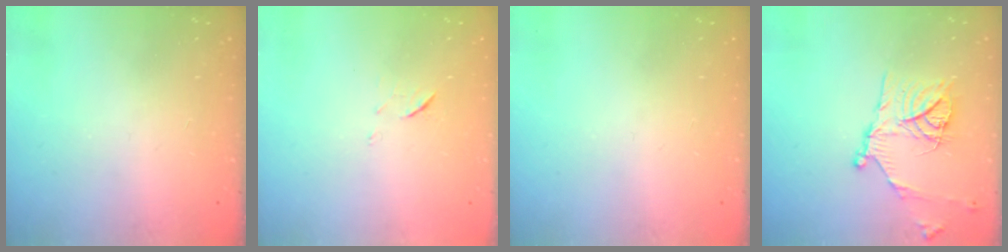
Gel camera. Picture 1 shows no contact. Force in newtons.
{"total": 5.4, "press": 5.2, "slide": 1.2}
{"total": 0.0}
{"total": 15.6, "press": 15.5, "slide": 1.4}